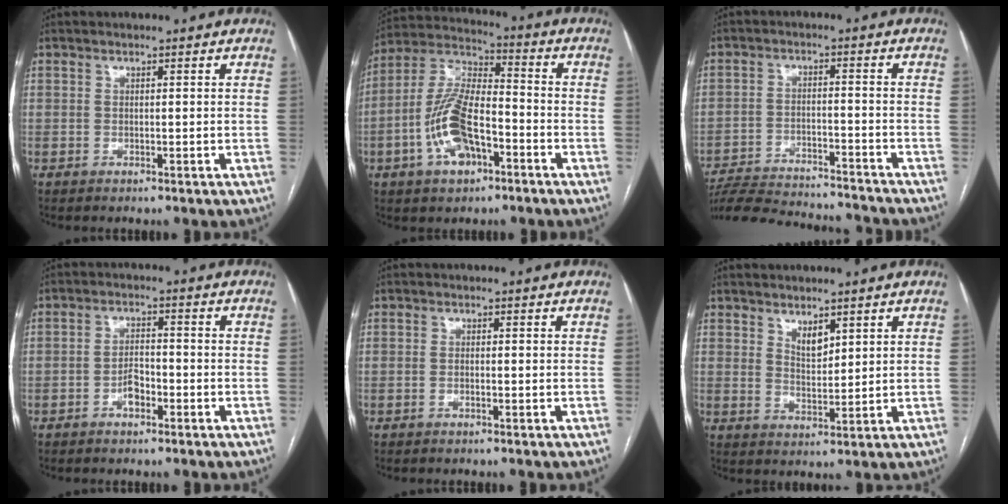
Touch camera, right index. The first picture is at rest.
{"total": 13.1, "force": [-4.8, 5.9, 10.7], "torque": [-0.234, 0.020, -0.086]}
{"total": 19.4, "force": [-18.2, 2.7, 6.2], "torque": [-0.133, -0.018, -0.263]}
{"total": 3.3, "force": [-1.8, 1.7, 2.2], "torque": [-0.041, 0.008, -0.033]}
{"total": 0.6, "force": [-0.4, 0.2, 0.5], "torque": [-0.013, 0.001, -0.006]}
{"total": 3.4, "force": [2.3, 1.3, 2.0], "torque": [-0.037, -0.008, 0.049]}